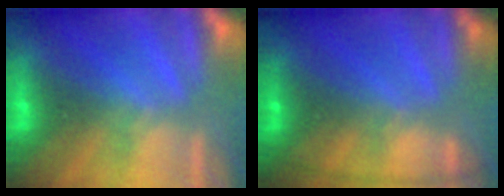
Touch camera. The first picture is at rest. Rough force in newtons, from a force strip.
{"total": 7.6}